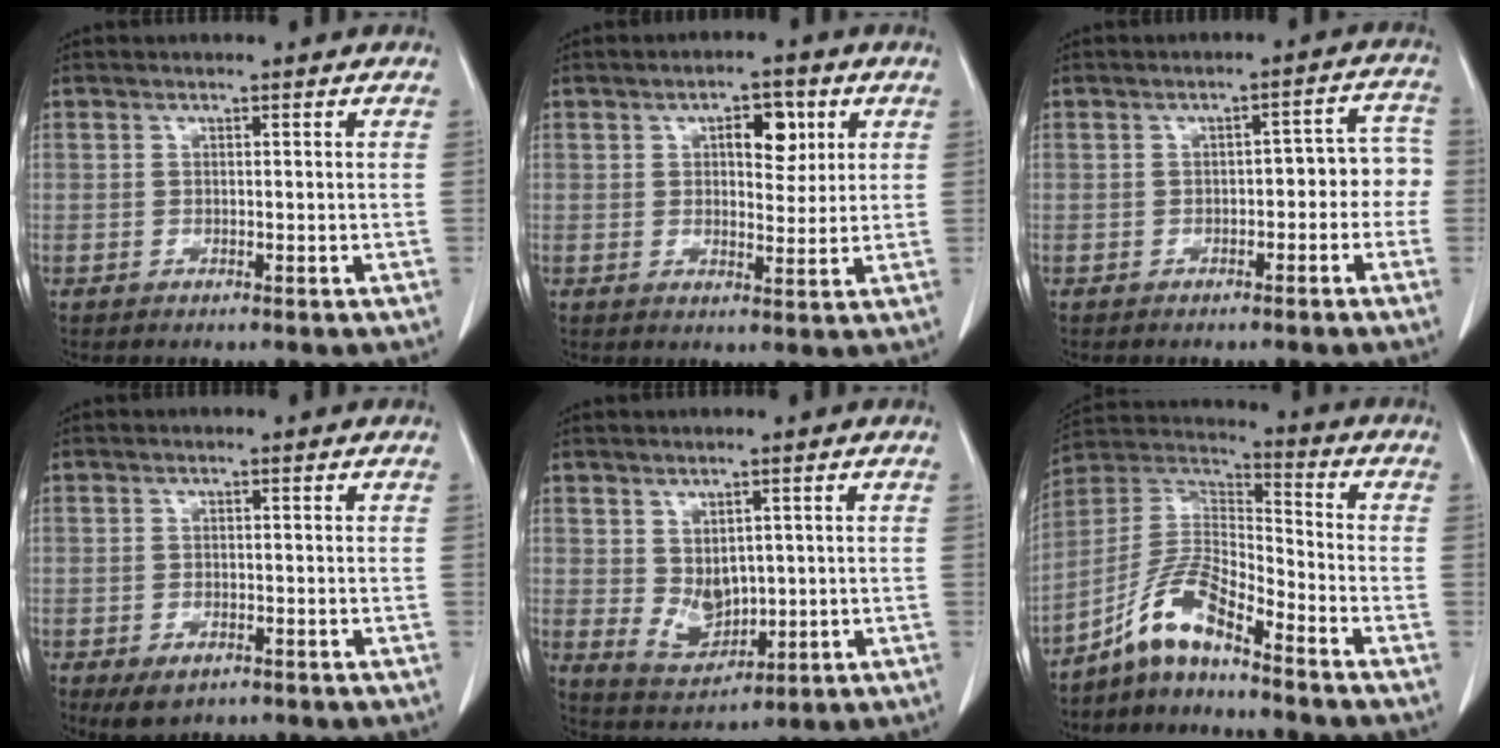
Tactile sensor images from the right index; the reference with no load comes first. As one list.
[{"total": 5.6, "force": [2.1, 2.7, 4.4], "torque": [-0.063, 0.008, 0.032]}, {"total": 5.9, "force": [-1.6, 2.9, 4.9], "torque": [-0.048, 0.040, -0.018]}, {"total": 3.5, "force": [-1.9, 1.9, 2.2], "torque": [-0.038, -0.005, -0.021]}, {"total": 5.8, "force": [0.6, 3.9, 4.1], "torque": [-0.078, -0.006, 0.035]}, {"total": 9.3, "force": [-7.1, 1.6, 5.8], "torque": [-0.132, 0.019, -0.139]}]